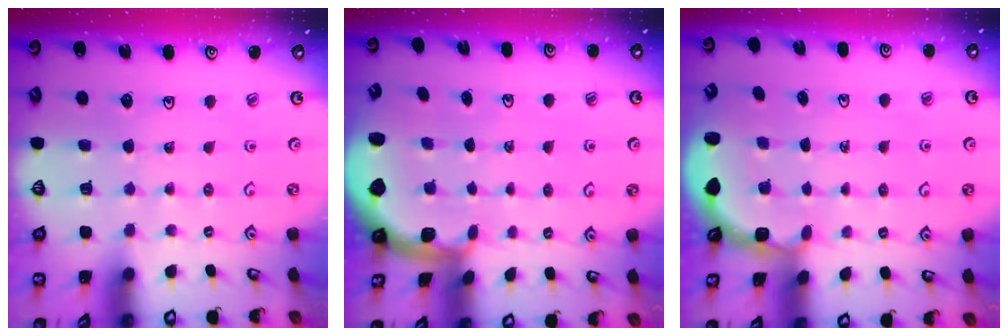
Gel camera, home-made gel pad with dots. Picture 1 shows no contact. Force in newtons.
{"total": 1.2, "press": 1.2, "slide": 0.3}
{"total": 3.0, "press": 2.0, "slide": 2.3}